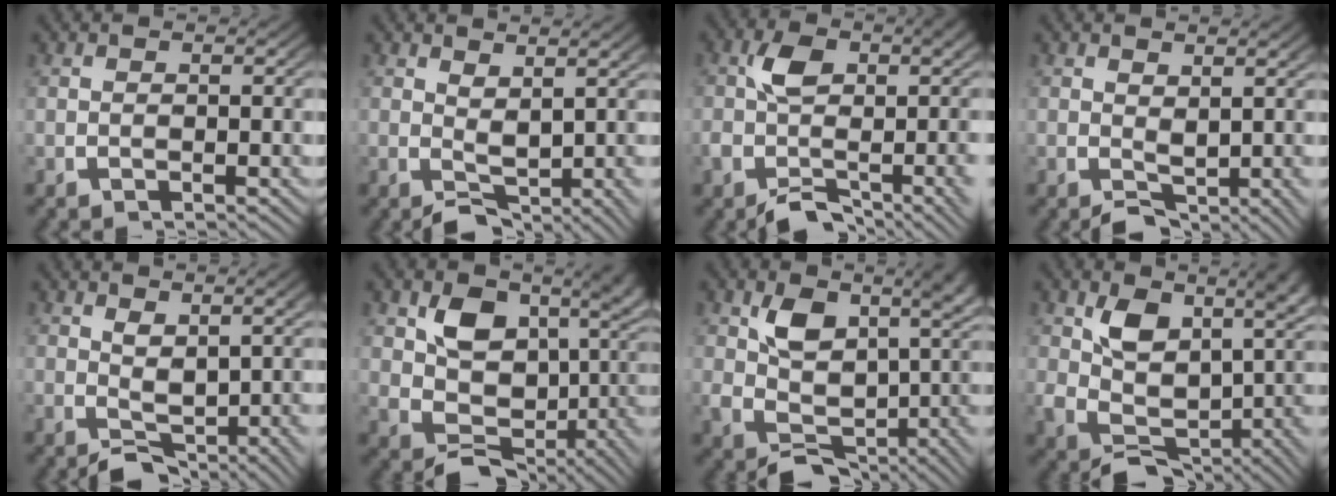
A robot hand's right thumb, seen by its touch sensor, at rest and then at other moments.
{"total": 2.6, "force": [-0.1, 1.6, 2.0], "torque": [-0.034, -0.022, 0.014]}
{"total": 5.6, "force": [-1.3, 3.0, 4.5], "torque": [-0.084, -0.013, -0.016]}
{"total": 2.0, "force": [-0.3, 1.3, 1.5], "torque": [-0.022, -0.017, 0.008]}
{"total": 3.1, "force": [-0.3, 1.8, 2.5], "torque": [-0.040, -0.024, 0.012]}
{"total": 10.2, "force": [-0.3, 7.5, 6.9], "torque": [-0.133, -0.046, 0.014]}
{"total": 8.2, "force": [-0.5, 5.8, 5.8], "torque": [-0.126, -0.048, 0.017]}
{"total": 8.8, "force": [0.0, 6.2, 6.3], "torque": [-0.145, -0.053, 0.025]}